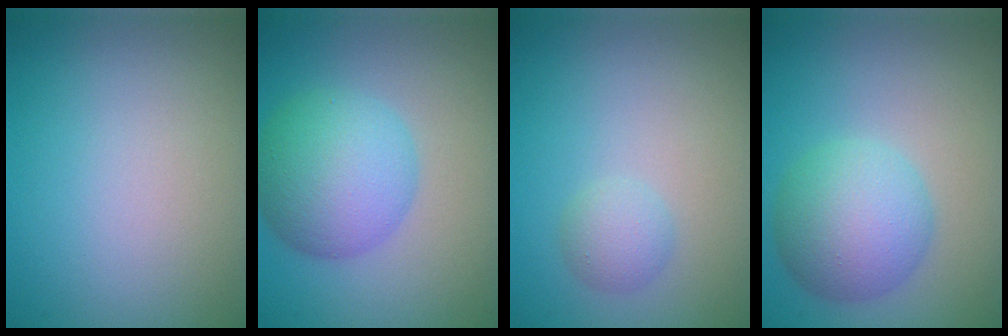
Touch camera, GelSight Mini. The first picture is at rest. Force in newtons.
{"total": 7.1, "press": 7.1, "slide": 0.0}
{"total": 1.7, "press": 1.7, "slide": 0.1}
{"total": 6.0, "press": 6.0, "slide": 0.1}